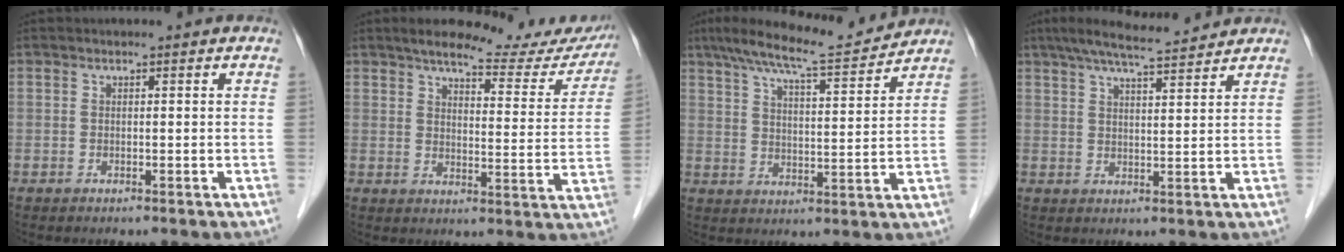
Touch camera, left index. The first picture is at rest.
{"total": 15.4, "force": [13.9, 3.2, 5.8], "torque": [-0.059, -0.015, 0.161]}
{"total": 12.1, "force": [10.9, 0.1, 5.2], "torque": [-0.094, 0.007, 0.168]}
{"total": 9.6, "force": [8.4, 0.4, 4.6], "torque": [-0.080, 0.024, 0.127]}